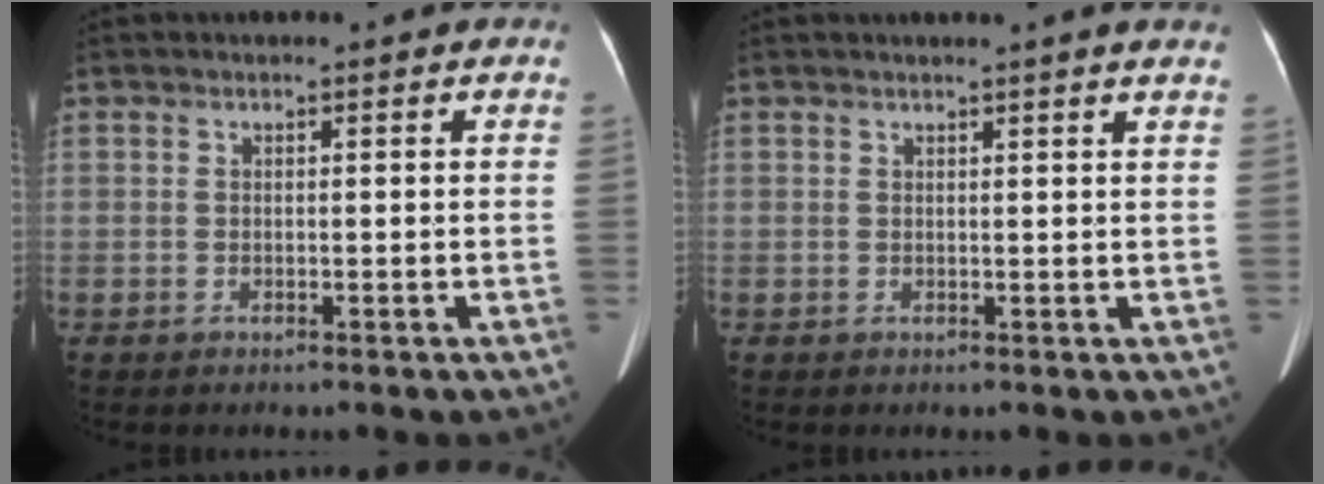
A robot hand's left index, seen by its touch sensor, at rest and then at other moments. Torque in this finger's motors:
{"motor_torque": [0.19, -0.22, 0.02, 0.00]}